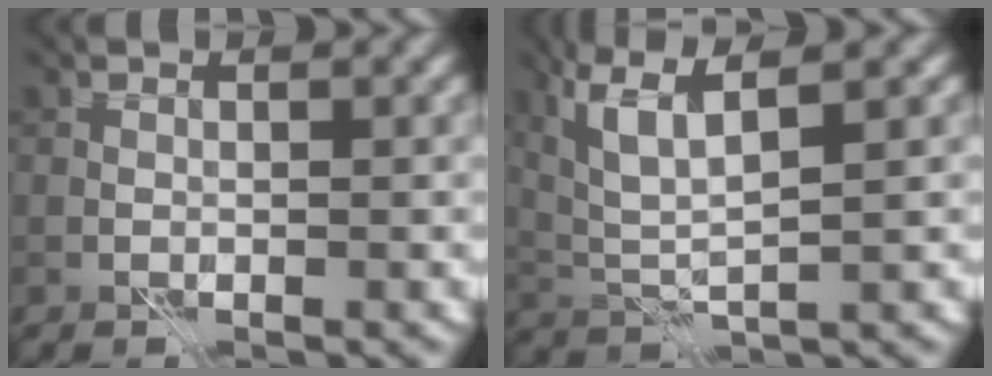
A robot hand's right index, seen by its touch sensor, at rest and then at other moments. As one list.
[{"total": 5.8, "force": [2.6, 1.5, 5.0], "torque": [-0.113, 0.005, 0.058]}]